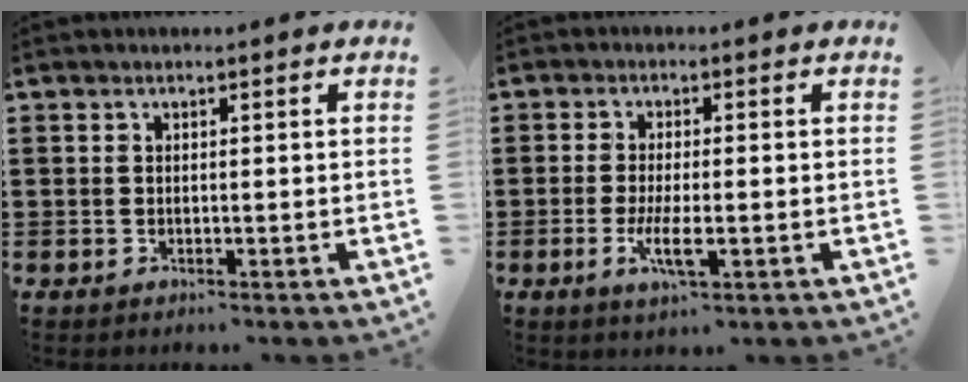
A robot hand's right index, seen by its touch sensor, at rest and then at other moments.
{"total": 5.1, "force": [-1.6, 1.1, 4.7], "torque": [-0.098, -0.012, -0.032]}